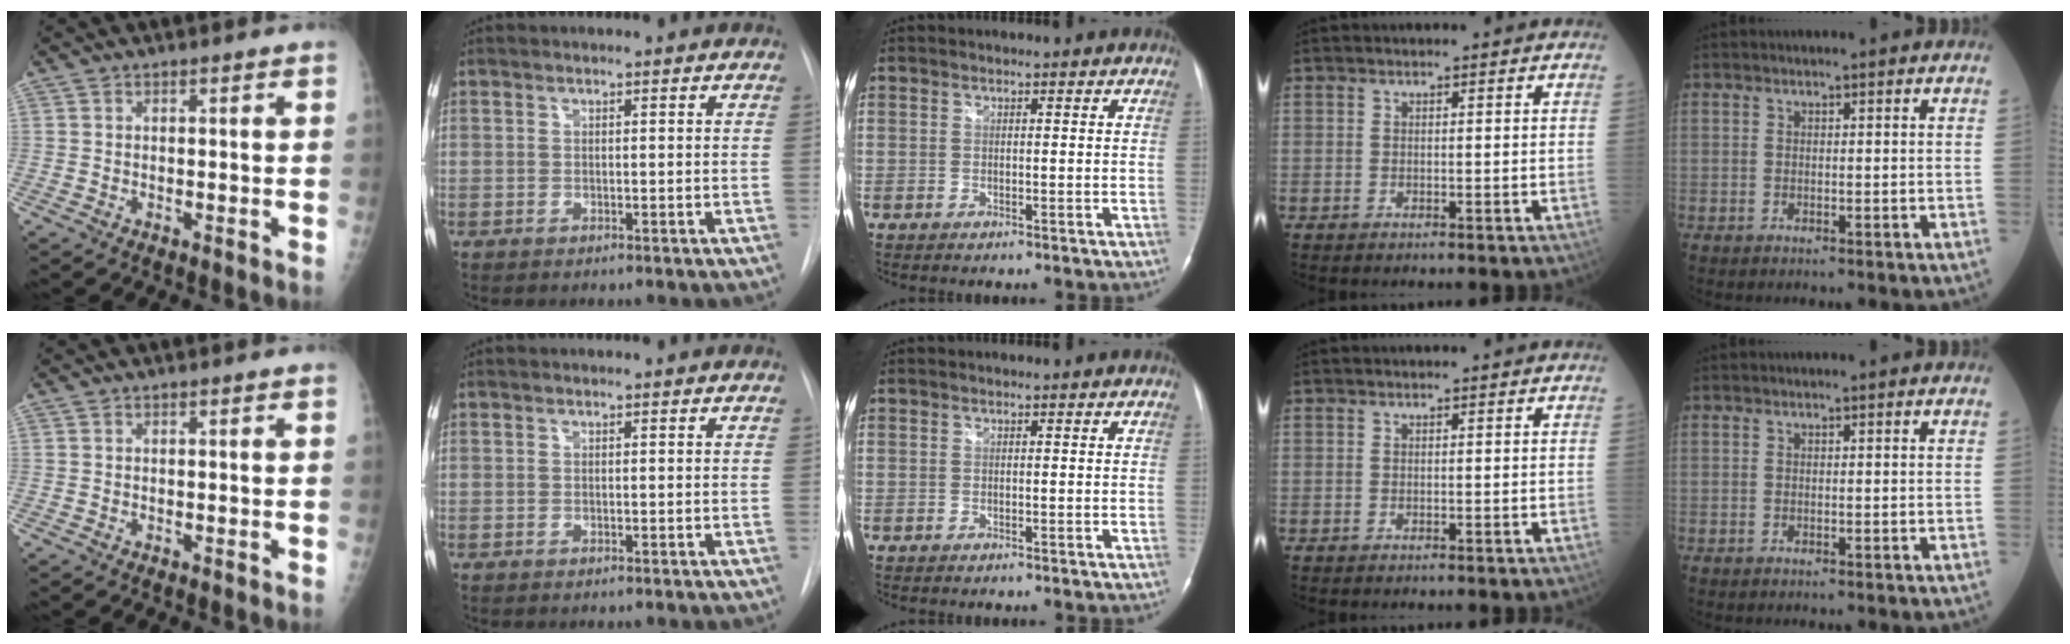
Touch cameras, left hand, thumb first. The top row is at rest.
{}